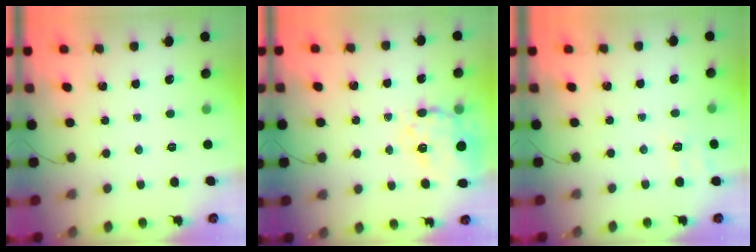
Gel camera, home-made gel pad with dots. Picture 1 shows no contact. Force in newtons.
{"total": 10.8, "press": 10.1, "slide": 3.9}
{"total": 3.7, "press": 2.9, "slide": 2.2}